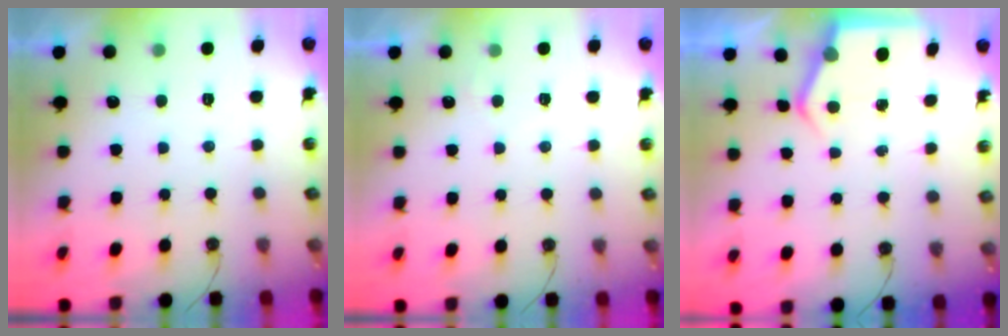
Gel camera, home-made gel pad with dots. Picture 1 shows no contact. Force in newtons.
{"total": 2.2, "press": 2.2, "slide": 0.3}
{"total": 4.8, "press": 4.7, "slide": 0.7}